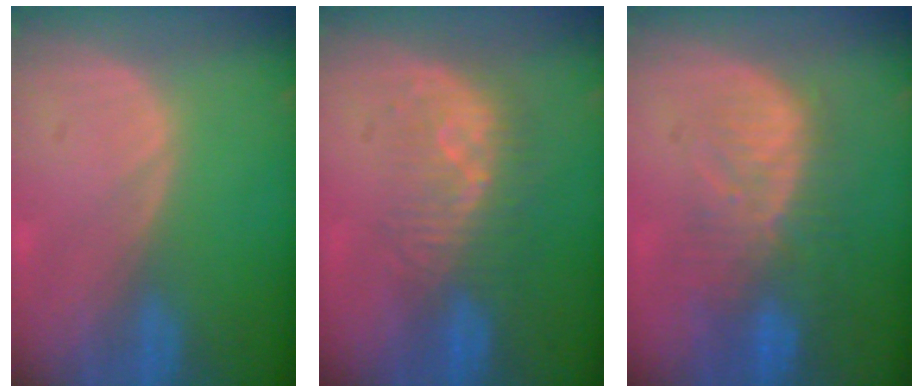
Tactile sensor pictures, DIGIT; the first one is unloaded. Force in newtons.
{"total": 8.2, "press": 7.4, "slide": 3.5}
{"total": 10.2, "press": 8.8, "slide": 5.2}